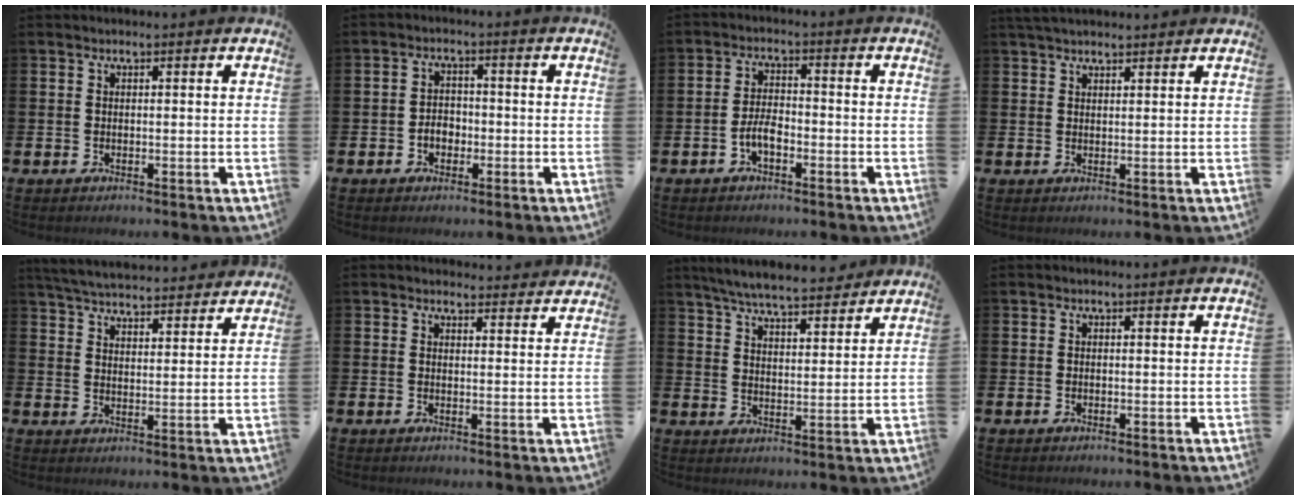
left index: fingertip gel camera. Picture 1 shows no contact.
{"total": 2.6, "force": [-1.0, 2.0, 1.2], "torque": [-0.013, -0.001, -0.024]}
{"total": 3.4, "force": [-1.5, 1.5, 2.7], "torque": [-0.050, 0.003, -0.032]}
{"total": 2.7, "force": [2.5, 0.6, 0.7], "torque": [-0.018, -0.002, 0.046]}
{"total": 5.7, "force": [5.6, 0.7, 0.7], "torque": [-0.031, -0.037, 0.099]}
{"total": 2.4, "force": [2.3, 0.5, -0.1], "torque": [0.007, -0.012, 0.041]}
{"total": 5.9, "force": [5.7, 0.6, 1.5], "torque": [-0.047, -0.032, 0.099]}
{"total": 0.0}